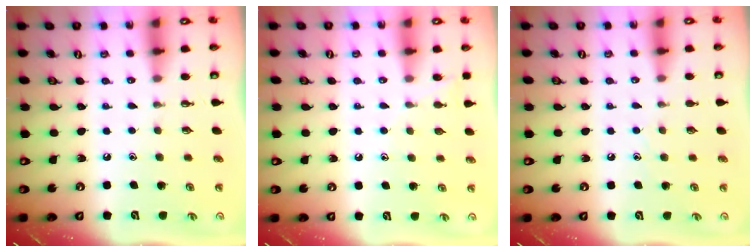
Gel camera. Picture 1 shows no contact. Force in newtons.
{"total": 7.1, "press": 7.0, "slide": 0.8}
{"total": 5.3, "press": 5.3, "slide": 0.7}